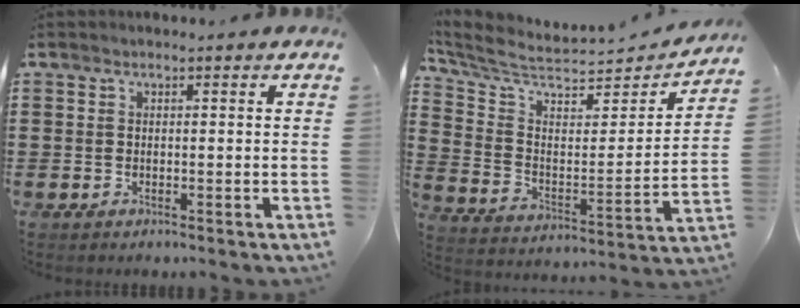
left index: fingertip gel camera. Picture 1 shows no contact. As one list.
[{"total": 6.3, "force": [5.4, 1.6, 2.8], "torque": [-0.084, -0.048, 0.090]}]